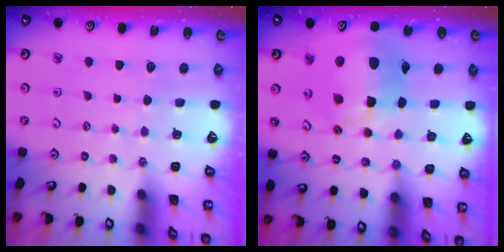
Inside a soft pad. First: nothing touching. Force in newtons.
{"total": 19.0, "press": 18.8, "slide": 2.4}